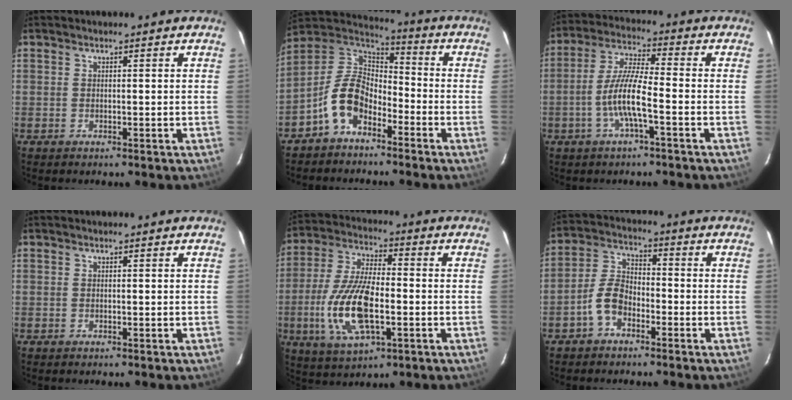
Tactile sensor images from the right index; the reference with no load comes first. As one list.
[{"total": 11.2, "force": [-6.0, 6.8, 6.6], "torque": [-0.144, 0.024, -0.122]}, {"total": 8.7, "force": [-3.1, 1.0, 8.0], "torque": [-0.170, 0.004, -0.061]}, {"total": 0.0}, {"total": 15.5, "force": [-3.7, 6.3, 13.7], "torque": [-0.291, -0.008, -0.068]}, {"total": 6.6, "force": [-3.6, 4.0, 3.8], "torque": [-0.085, 0.019, -0.073]}]